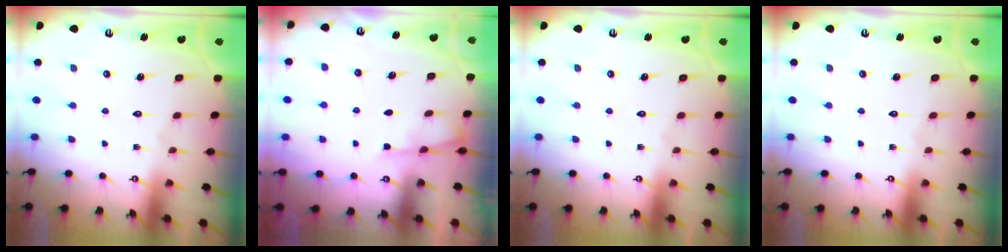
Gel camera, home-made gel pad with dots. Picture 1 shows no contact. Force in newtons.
{"total": 2.3, "press": 2.3, "slide": 0.4}
{"total": 0.0}
{"total": 0.0}